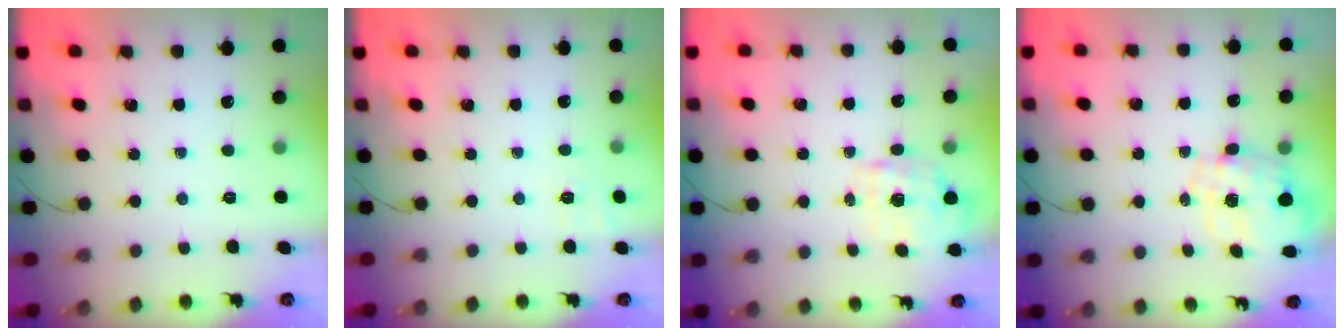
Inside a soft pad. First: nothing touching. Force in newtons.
{"total": 6.6, "press": 6.4, "slide": 1.8}
{"total": 1.7, "press": 1.6, "slide": 0.5}
{"total": 2.3, "press": 2.0, "slide": 1.2}